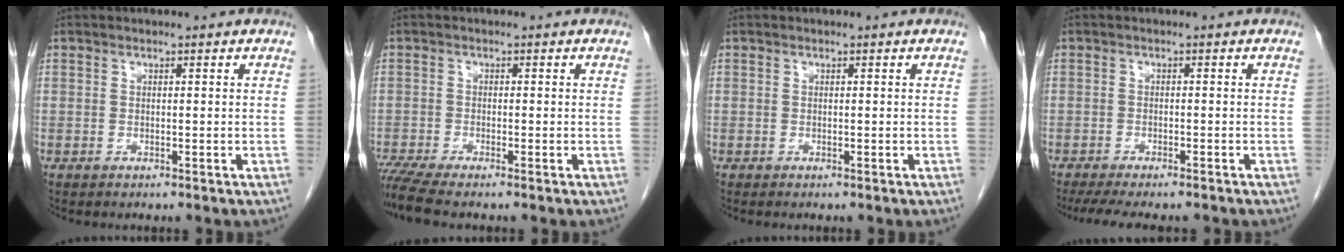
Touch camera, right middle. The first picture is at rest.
{"total": 4.4, "force": [-3.8, -0.5, 2.2], "torque": [-0.041, -0.013, -0.072]}
{"total": 0.0}
{"total": 10.1, "force": [-8.7, 2.0, 4.8], "torque": [-0.070, -0.011, -0.122]}